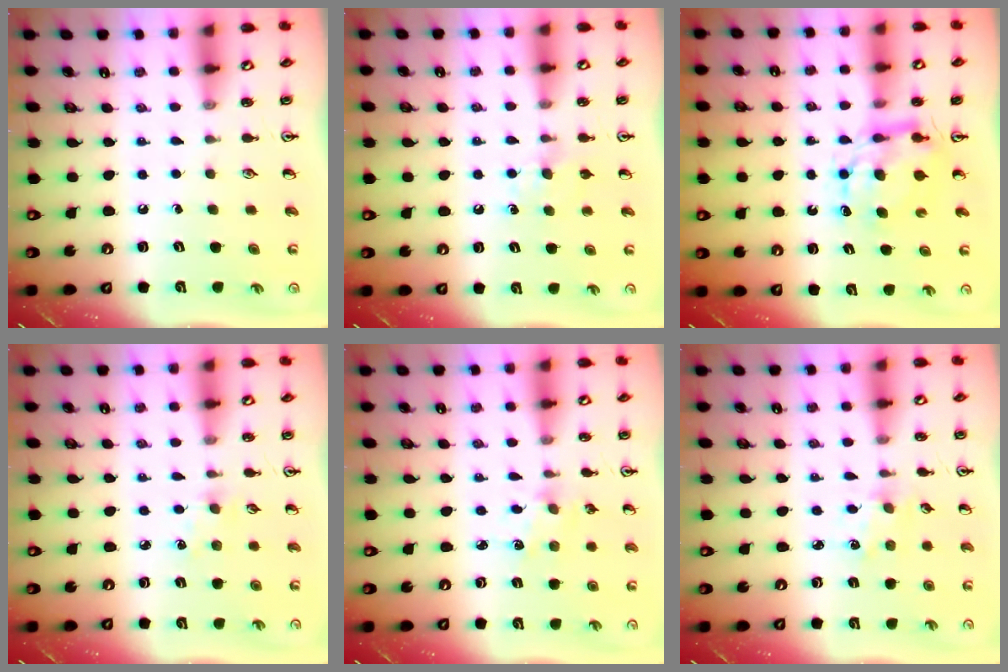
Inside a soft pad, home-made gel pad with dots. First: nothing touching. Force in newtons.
{"total": 6.1, "press": 6.0, "slide": 0.7}
{"total": 7.3, "press": 7.3, "slide": 0.4}
{"total": 2.2, "press": 2.2, "slide": 0.4}
{"total": 1.8, "press": 1.7, "slide": 0.3}
{"total": 1.2, "press": 1.2, "slide": 0.3}